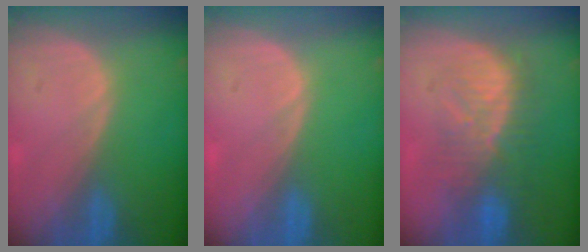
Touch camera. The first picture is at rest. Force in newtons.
{"total": 0.0}
{"total": 8.4, "press": 8.2, "slide": 2.0}